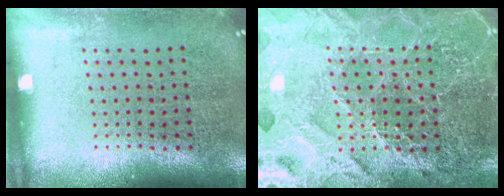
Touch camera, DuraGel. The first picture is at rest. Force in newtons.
{"total": 4.7, "press": 4.3, "slide": 1.8}